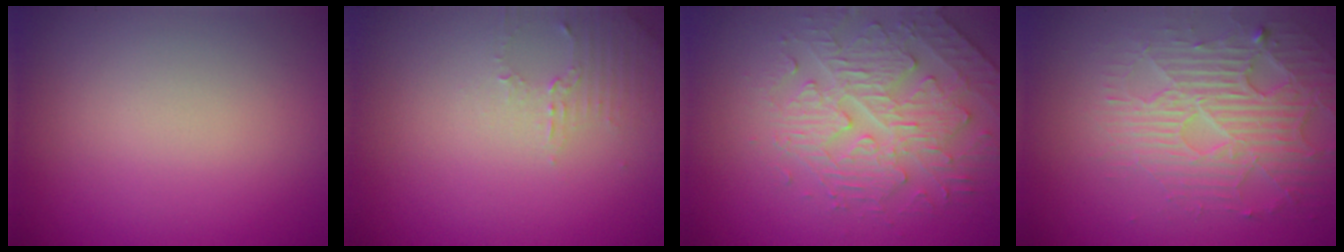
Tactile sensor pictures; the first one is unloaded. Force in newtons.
{"total": 1.8, "press": 1.7, "slide": 0.5}
{"total": 4.4, "press": 3.9, "slide": 2.1}
{"total": 4.6, "press": 4.1, "slide": 2.1}